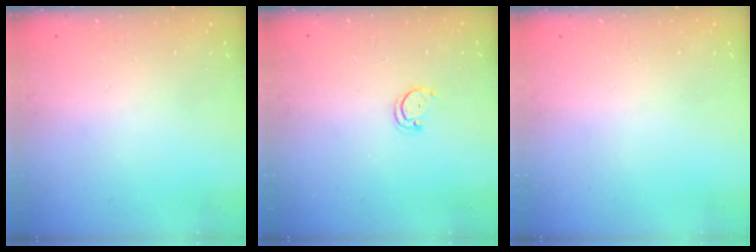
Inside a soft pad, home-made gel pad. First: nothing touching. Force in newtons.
{"total": 2.8, "press": 2.7, "slide": 0.3}
{"total": 0.0}